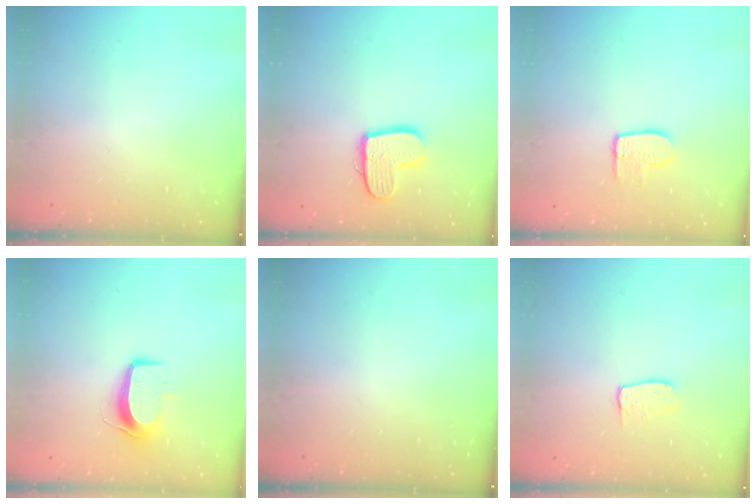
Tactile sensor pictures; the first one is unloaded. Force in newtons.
{"total": 12.6, "press": 12.6, "slide": 0.8}
{"total": 7.7, "press": 7.7, "slide": 0.5}
{"total": 9.3, "press": 9.3, "slide": 1.1}
{"total": 0.0}
{"total": 4.2, "press": 4.2, "slide": 0.4}